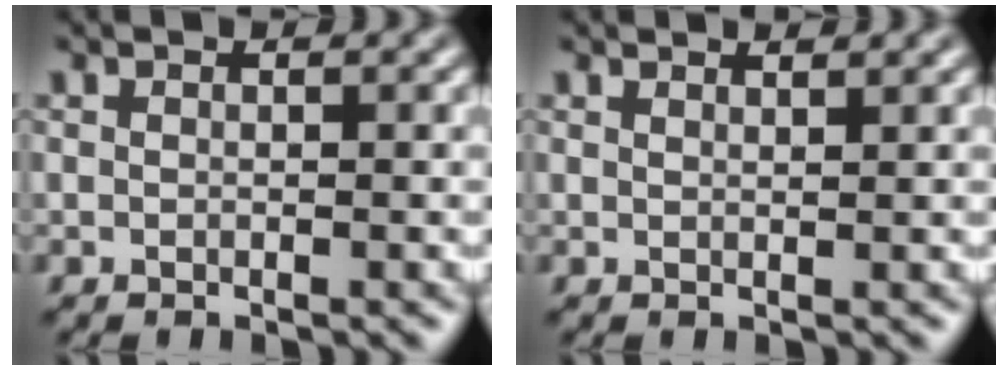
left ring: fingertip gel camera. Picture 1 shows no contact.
{"total": 1.2, "force": [1.2, 0.0, 0.2], "torque": [-0.006, -0.001, 0.014]}